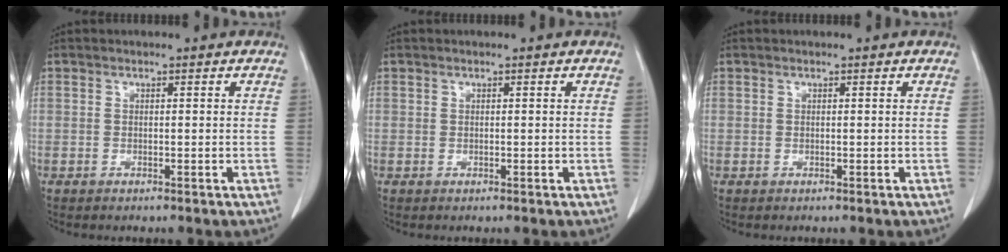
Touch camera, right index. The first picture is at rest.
{"total": 0.0}
{"total": 0.0}